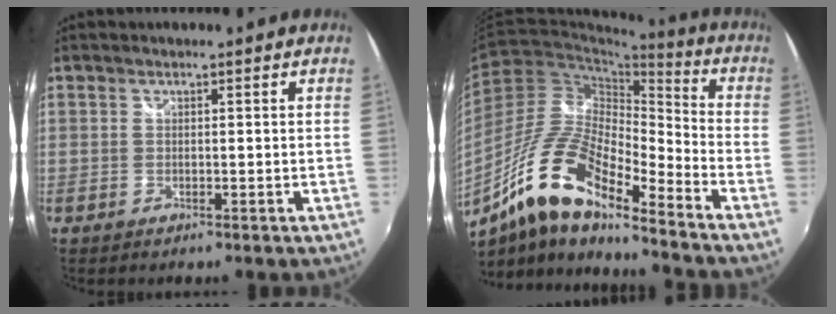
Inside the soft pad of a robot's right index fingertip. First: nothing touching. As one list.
[{"total": 17.6, "force": [-11.5, 4.5, 12.6], "torque": [-0.237, -0.003, -0.232]}]